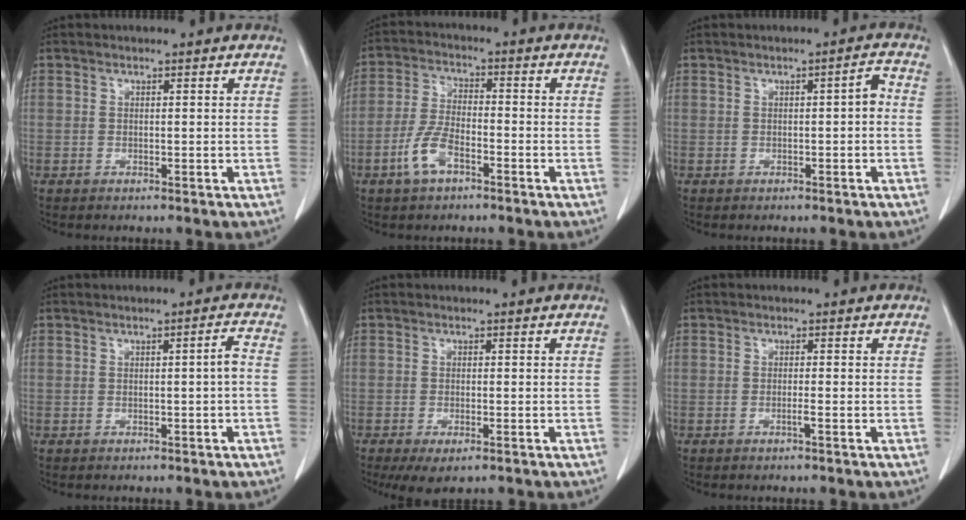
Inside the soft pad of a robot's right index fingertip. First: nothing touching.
{"total": 6.4, "force": [-3.3, 2.6, 4.7], "torque": [-0.109, 0.003, -0.064]}
{"total": 2.0, "force": [-0.2, 0.4, 1.9], "torque": [-0.025, 0.007, -0.003]}
{"total": 1.6, "force": [-0.3, -0.2, 1.5], "torque": [-0.022, 0.001, -0.002]}
{"total": 4.1, "force": [-2.4, 1.4, 3.0], "torque": [-0.050, -0.011, -0.032]}
{"total": 0.8, "force": [-0.4, -0.2, 0.7], "torque": [-0.012, 0.001, -0.008]}